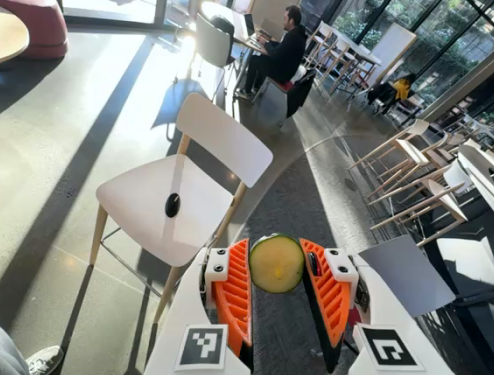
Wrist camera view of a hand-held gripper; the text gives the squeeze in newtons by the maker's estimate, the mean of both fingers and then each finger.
{"total": 9.2, "left": 9.7, "right": 8.8}